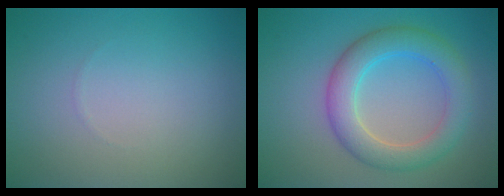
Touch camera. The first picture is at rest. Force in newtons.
{"total": 5.2, "press": 5.2, "slide": 0.2}